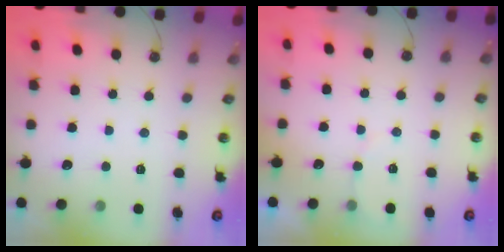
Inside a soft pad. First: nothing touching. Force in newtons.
{"total": 2.8, "press": 2.8, "slide": 0.3}